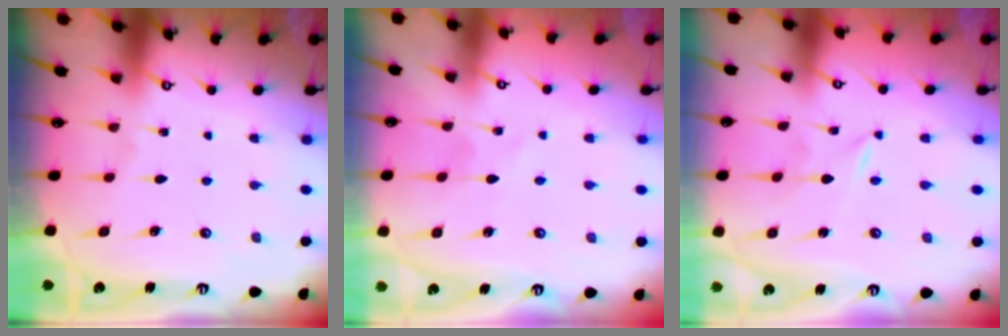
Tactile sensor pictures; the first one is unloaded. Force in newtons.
{"total": 2.4, "press": 2.4, "slide": 0.3}
{"total": 0.6, "press": 0.6, "slide": 0.1}